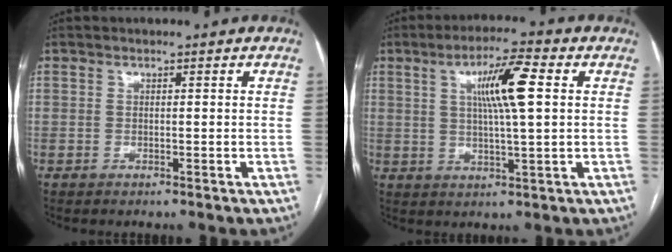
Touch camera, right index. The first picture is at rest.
{"total": 9.1, "force": [2.3, 0.6, 8.8], "torque": [-0.156, 0.009, 0.039]}